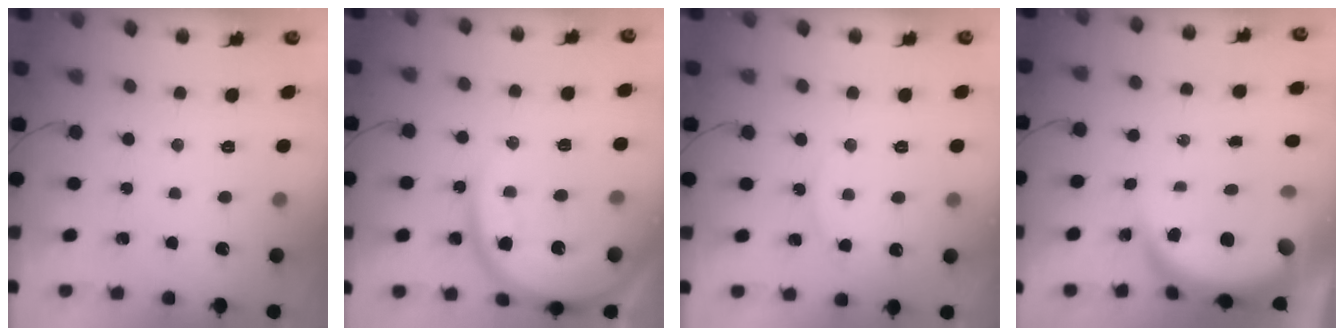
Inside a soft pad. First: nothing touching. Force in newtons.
{"total": 15.8, "press": 15.7, "slide": 2.0}
{"total": 6.1, "press": 6.1, "slide": 0.6}
{"total": 9.1, "press": 9.0, "slide": 1.0}